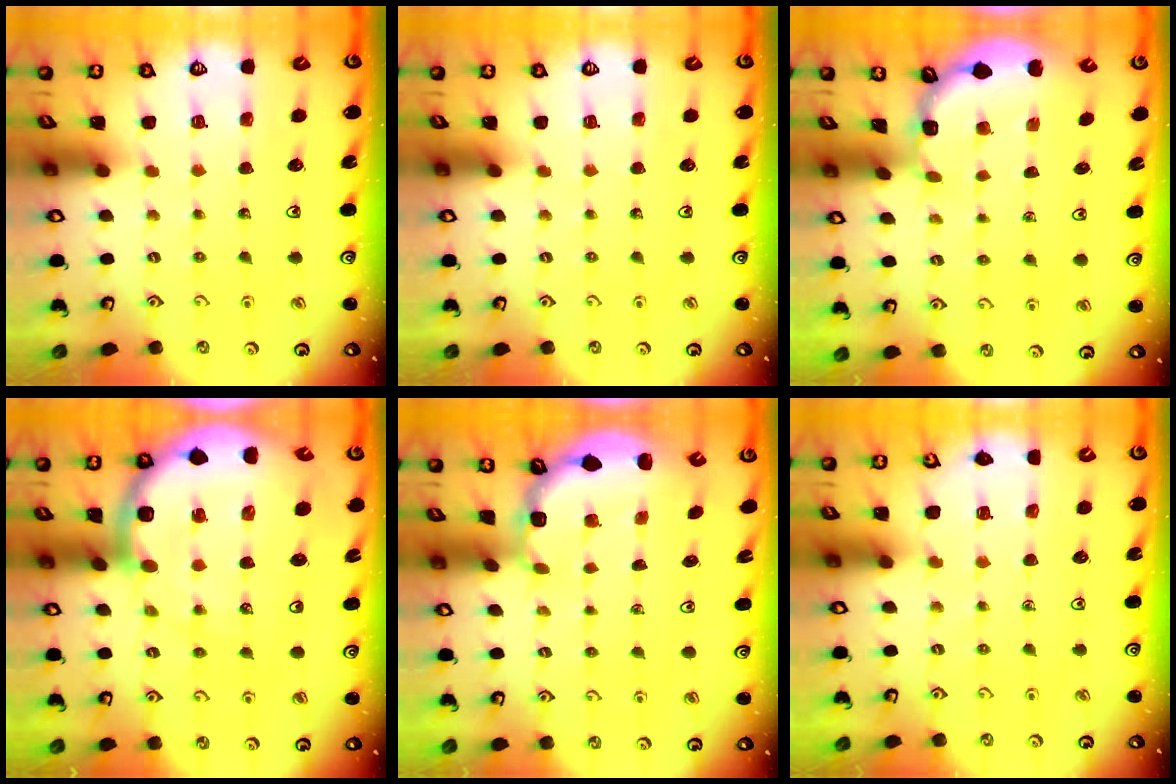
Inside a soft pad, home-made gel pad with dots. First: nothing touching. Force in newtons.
{"total": 0.0}
{"total": 2.1, "press": 2.1, "slide": 0.1}
{"total": 14.5, "press": 14.0, "slide": 3.5}
{"total": 2.7, "press": 2.4, "slide": 1.4}
{"total": 4.8, "press": 4.3, "slide": 2.2}